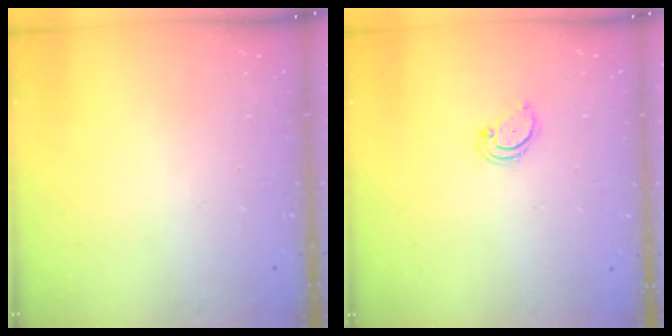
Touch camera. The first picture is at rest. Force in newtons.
{"total": 2.2, "press": 2.2, "slide": 0.3}